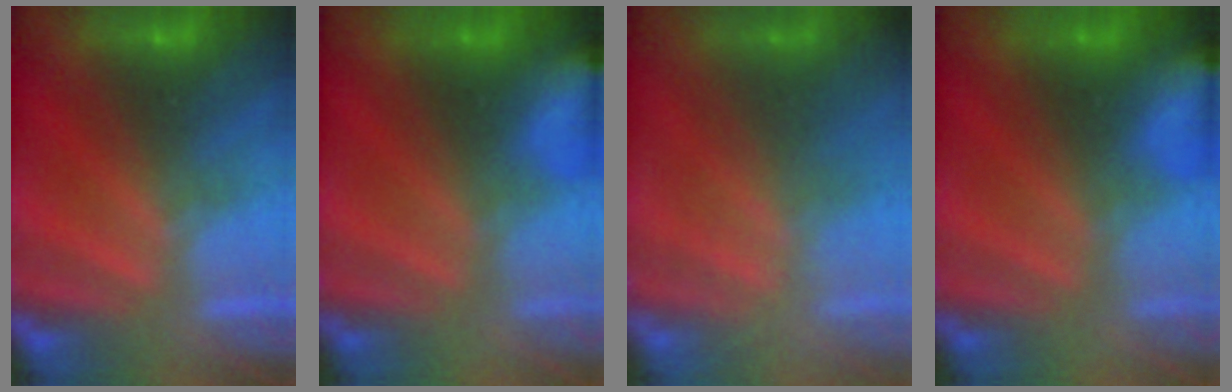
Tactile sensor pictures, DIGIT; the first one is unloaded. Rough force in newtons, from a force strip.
{"total": 5.9}
{"total": 2.8}
{"total": 5.9}